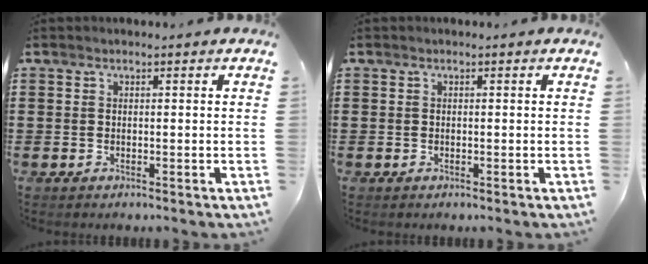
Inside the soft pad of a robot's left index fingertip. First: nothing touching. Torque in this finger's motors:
{"motor_torque": [-0.24, 0.07, -0.01, -0.01]}